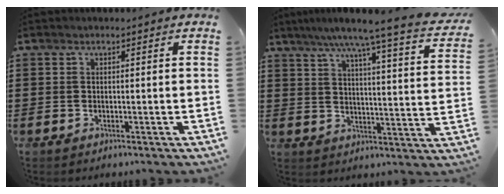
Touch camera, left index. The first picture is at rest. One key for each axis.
{"total": 7.1, "fx": 5.8, "fy": -0.7, "fz": 4.1, "tx": -0.095, "ty": -0.041, "tz": 0.090}